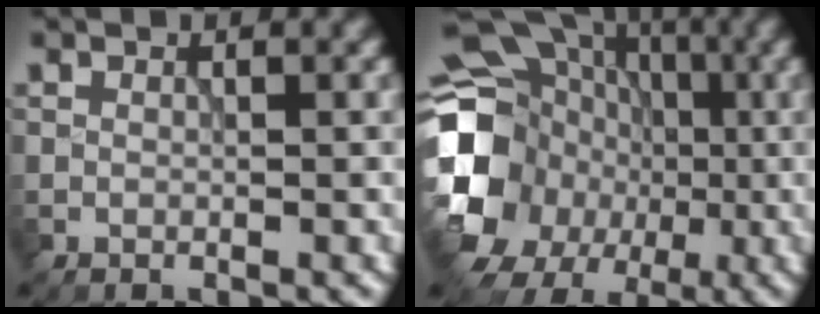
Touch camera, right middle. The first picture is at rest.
{"total": 17.7, "force": [-3.8, 15.6, 7.6], "torque": [-0.137, -0.012, -0.094]}